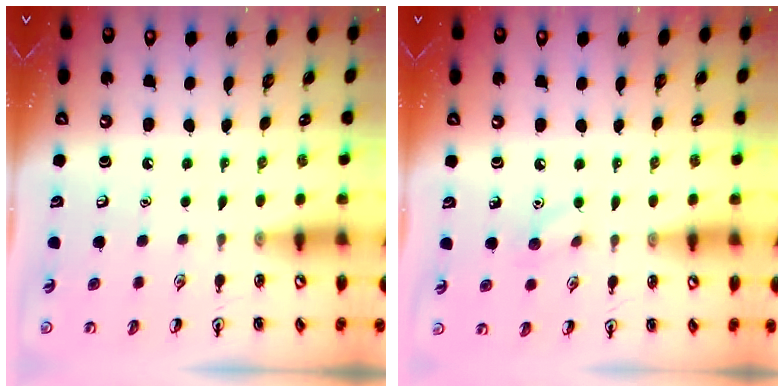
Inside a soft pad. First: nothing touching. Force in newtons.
{"total": 5.7, "press": 5.4, "slide": 1.9}